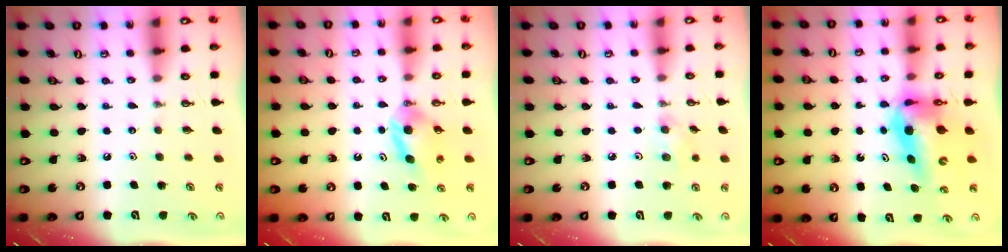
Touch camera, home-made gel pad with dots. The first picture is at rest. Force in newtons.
{"total": 4.9, "press": 4.9, "slide": 0.2}
{"total": 6.6, "press": 6.0, "slide": 2.7}
{"total": 8.9, "press": 8.9, "slide": 0.8}